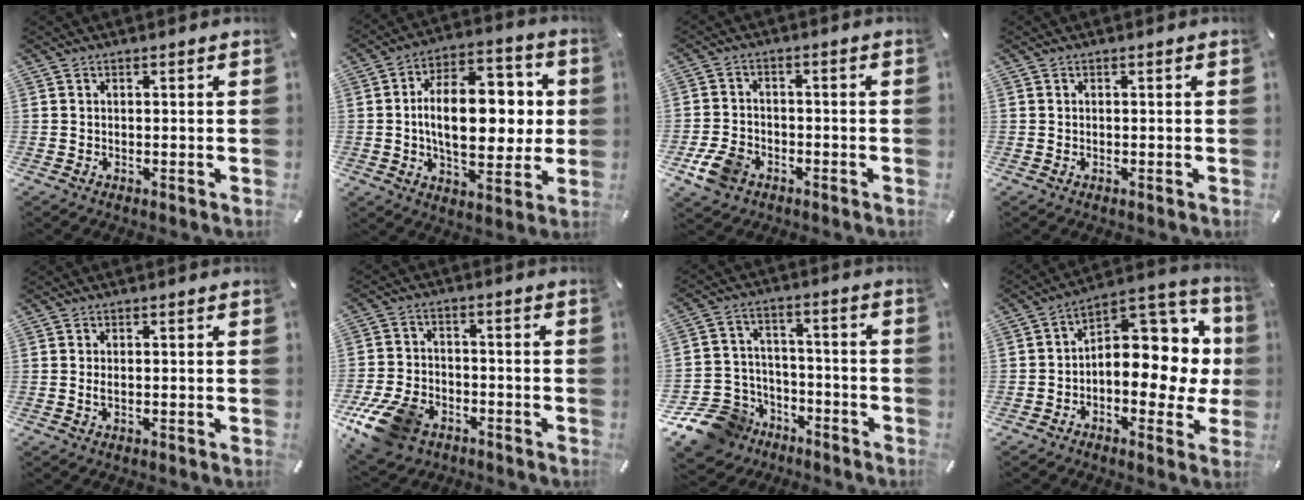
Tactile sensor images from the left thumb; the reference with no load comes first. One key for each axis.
{"total": 18.5, "fx": 0.8, "fy": 11.0, "fz": 14.9, "tx": -0.230, "ty": 0.005, "tz": 0.011}
{"total": 7.0, "fx": -3.5, "fy": 5.1, "fz": 3.3, "tx": -0.081, "ty": 0.015, "tz": -0.067}
{"total": 0.0}
{"total": 1.3, "fx": 0.1, "fy": 0.2, "fz": 1.2, "tx": -0.025, "ty": -0.002, "tz": 0.002}
{"total": 13.2, "fx": -7.5, "fy": 8.3, "fz": 7.0, "tx": -0.143, "ty": 0.044, "tz": -0.132}
{"total": 13.0, "fx": -8.0, "fy": 9.6, "fz": 3.5, "tx": -0.081, "ty": 0.056, "tz": -0.139}
{"total": 13.5, "fx": 1.6, "fy": 9.0, "fz": 10.0, "tx": -0.120, "ty": -0.027, "tz": 0.031}